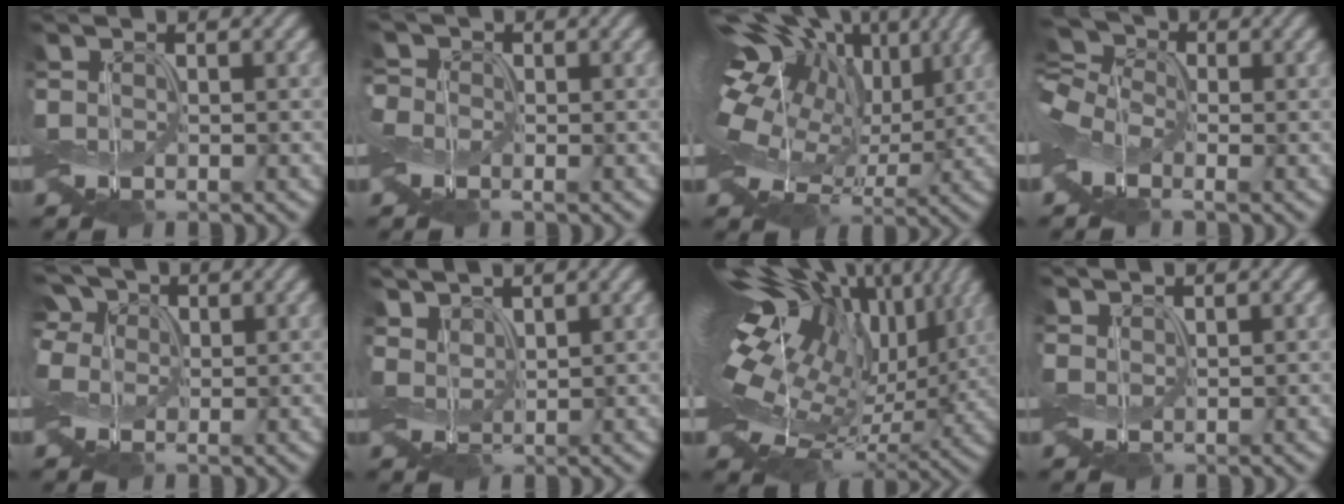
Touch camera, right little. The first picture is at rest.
{"total": 3.4, "force": [1.2, 2.8, 1.4], "torque": [-0.058, 0.019, -0.001]}
{"total": 15.6, "force": [4.6, 10.0, 11.0], "torque": [-0.225, 0.030, 0.085]}
{"total": 4.4, "force": [-1.1, 3.3, 2.6], "torque": [-0.072, 0.016, -0.031]}
{"total": 4.5, "force": [2.7, 3.1, 2.0], "torque": [-0.058, 0.006, 0.043]}
{"total": 2.3, "force": [1.9, 0.9, 1.0], "torque": [-0.031, 0.007, 0.026]}
{"total": 18.0, "force": [4.7, 9.6, 14.5], "torque": [-0.259, 0.007, 0.099]}
{"total": 0.9, "force": [0.9, 0.0, -0.1], "torque": [-0.002, 0.003, 0.018]}